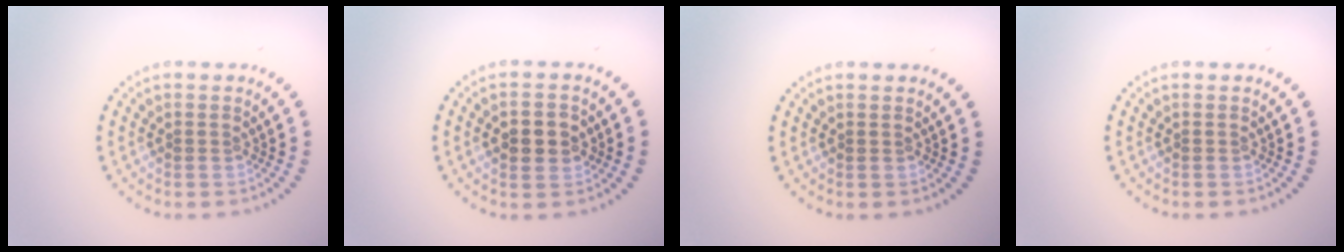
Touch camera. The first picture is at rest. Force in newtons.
{"total": 3.0, "press": 3.0, "slide": 0.1}
{"total": 0.0}
{"total": 0.0}